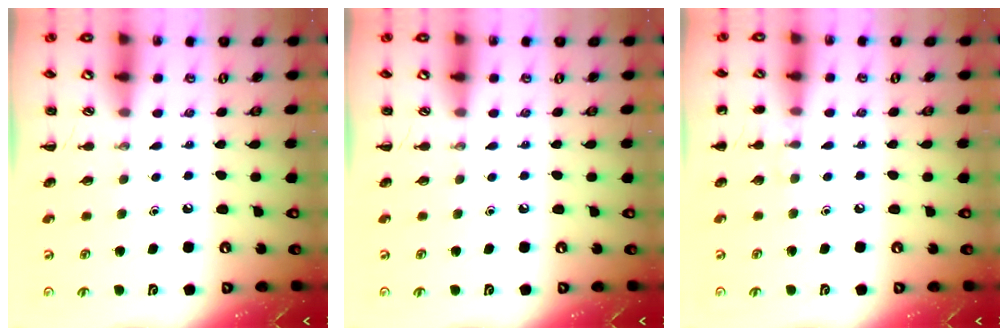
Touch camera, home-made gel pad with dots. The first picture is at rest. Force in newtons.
{"total": 0.0}
{"total": 5.0, "press": 4.8, "slide": 1.6}